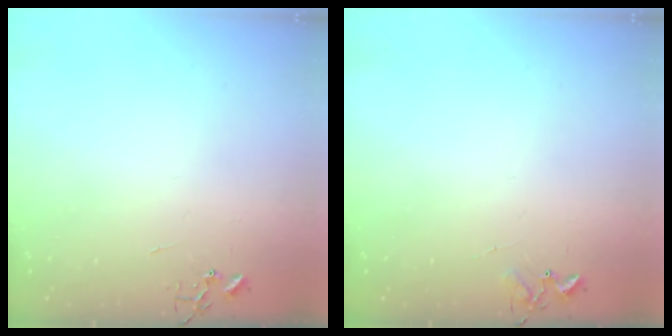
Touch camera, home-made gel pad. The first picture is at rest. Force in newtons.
{"total": 6.1, "press": 6.0, "slide": 0.6}